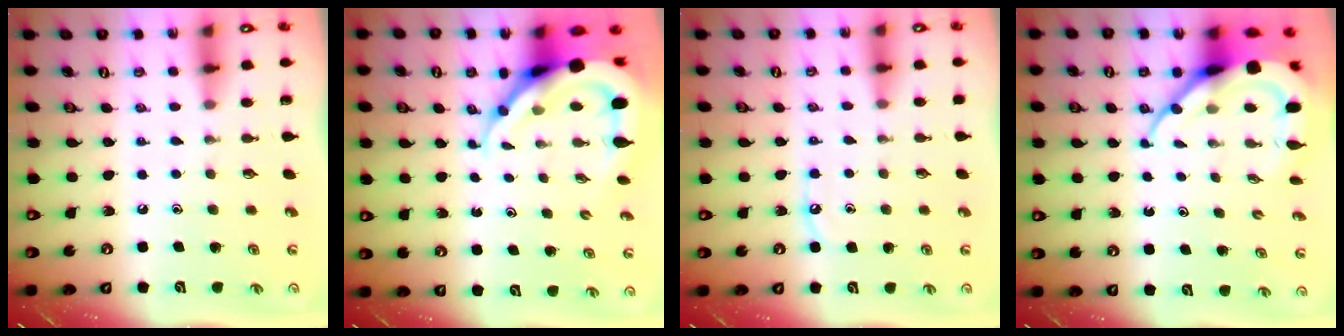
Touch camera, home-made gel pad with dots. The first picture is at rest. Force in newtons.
{"total": 11.8, "press": 11.7, "slide": 1.2}
{"total": 5.4, "press": 5.3, "slide": 0.6}
{"total": 11.2, "press": 11.1, "slide": 1.2}